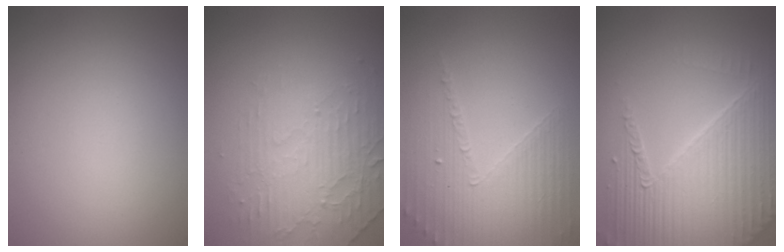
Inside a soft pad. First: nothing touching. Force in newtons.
{"total": 4.6, "press": 3.2, "slide": 3.2}
{"total": 4.8, "press": 3.2, "slide": 3.6}
{"total": 7.0, "press": 5.4, "slide": 4.4}